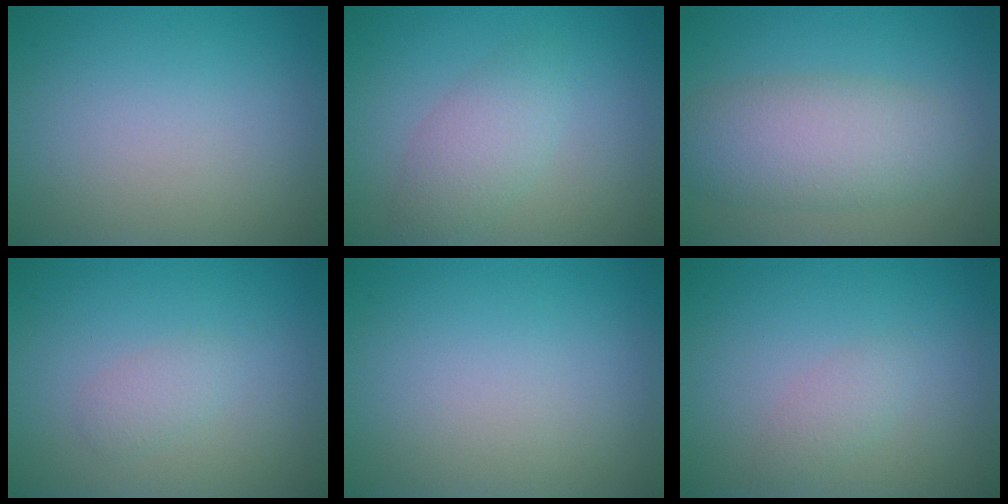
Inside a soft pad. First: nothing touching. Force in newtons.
{"total": 3.0, "press": 3.0, "slide": 0.0}
{"total": 5.6, "press": 5.6, "slide": 0.2}
{"total": 1.2, "press": 1.2, "slide": 0.0}
{"total": 0.0}
{"total": 1.2, "press": 1.2, "slide": 0.1}